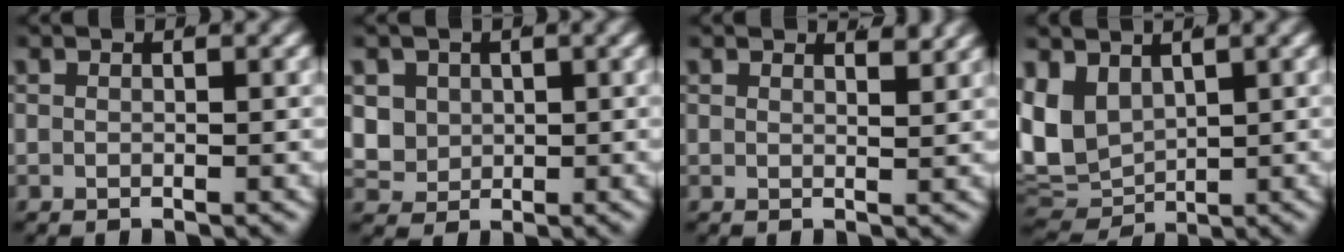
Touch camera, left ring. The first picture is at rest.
{"total": 6.6, "force": [0.3, 6.1, 2.5], "torque": [-0.079, -0.028, 0.015]}
{"total": 1.6, "force": [1.5, -0.2, 0.5], "torque": [0.000, -0.008, 0.025]}
{"total": 8.7, "force": [0.4, 7.5, 4.3], "torque": [-0.133, -0.038, 0.021]}